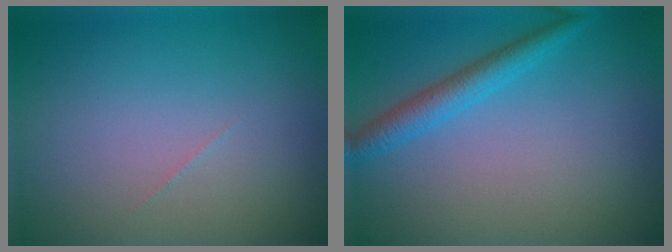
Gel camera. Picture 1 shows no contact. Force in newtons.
{"total": 2.8, "press": 2.7, "slide": 0.2}